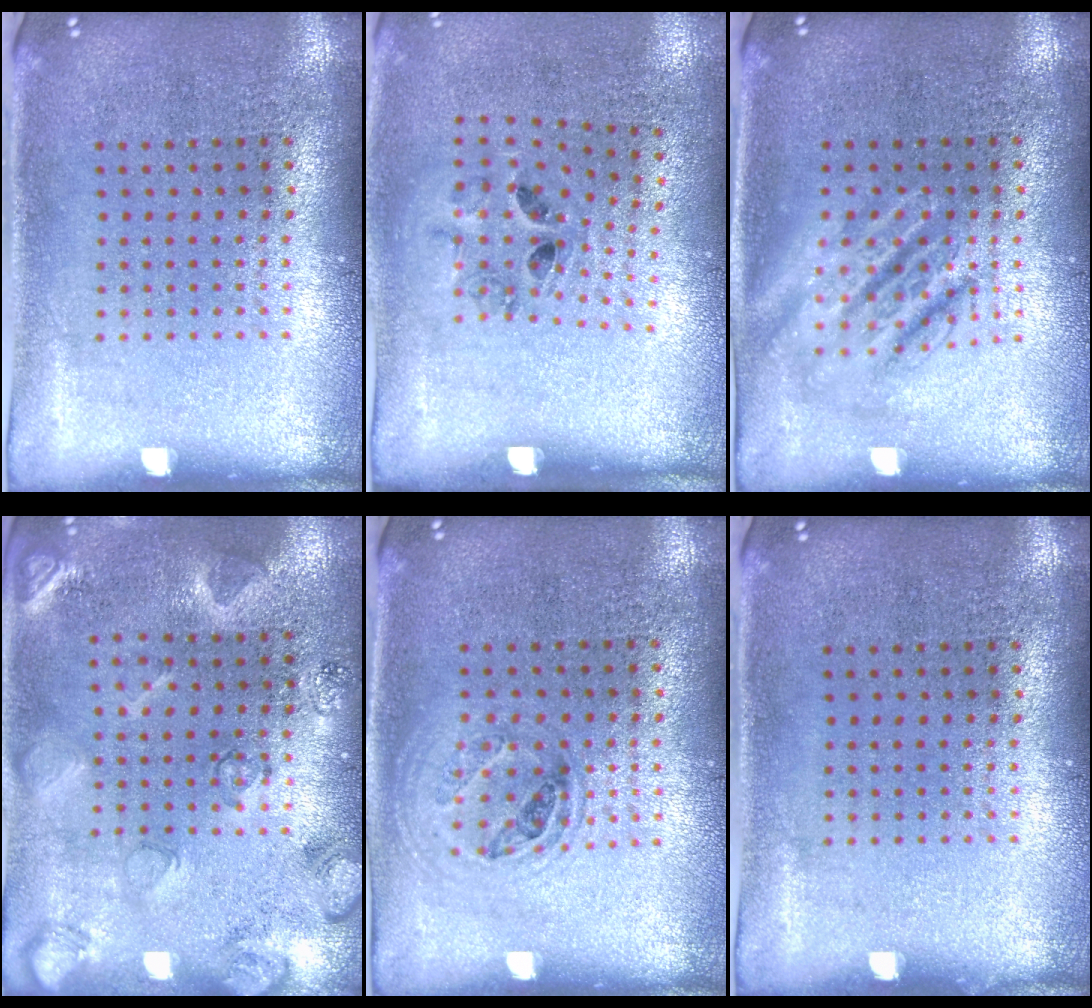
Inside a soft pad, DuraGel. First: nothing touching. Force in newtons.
{"total": 1.3, "press": 0.8, "slide": 1.1}
{"total": 2.2, "press": 2.2, "slide": 0.3}
{"total": 2.1, "press": 2.1, "slide": 0.4}
{"total": 1.0, "press": 0.9, "slide": 0.3}
{"total": 0.0}